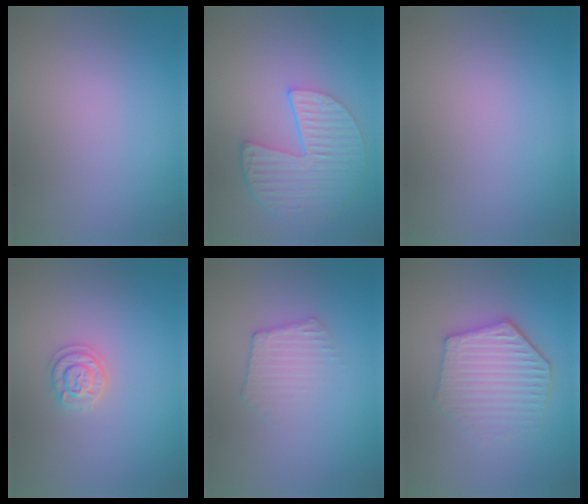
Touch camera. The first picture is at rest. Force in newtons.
{"total": 6.0, "press": 4.6, "slide": 3.8}
{"total": 0.0}
{"total": 1.9, "press": 1.9, "slide": 0.2}
{"total": 2.4, "press": 2.4, "slide": 0.3}
{"total": 5.0, "press": 4.3, "slide": 2.6}